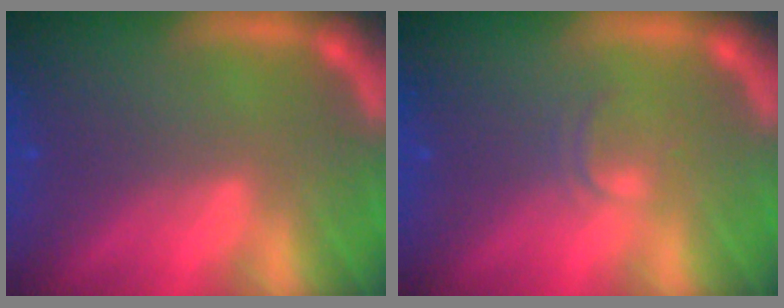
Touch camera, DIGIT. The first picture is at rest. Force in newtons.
{"total": 1.4}